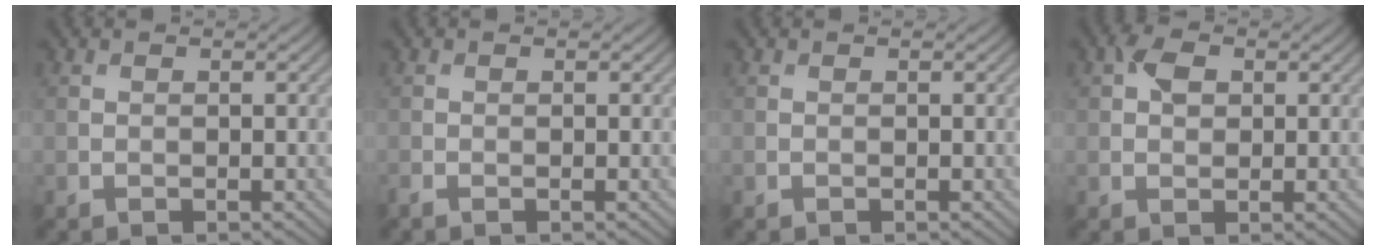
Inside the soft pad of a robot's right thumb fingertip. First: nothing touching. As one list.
[{"total": 0.6, "force": [-0.6, 0.1, 0.3], "torque": [-0.012, -0.001, -0.013]}, {"total": 0.0}, {"total": 2.7, "force": [0.8, 1.9, 1.7], "torque": [-0.034, 0.006, 0.010]}]